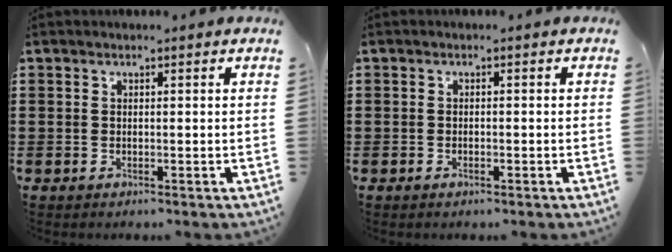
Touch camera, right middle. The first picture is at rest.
{"total": 0.6, "force": [-0.5, 0.3, 0.2], "torque": [-0.007, -0.003, -0.008]}